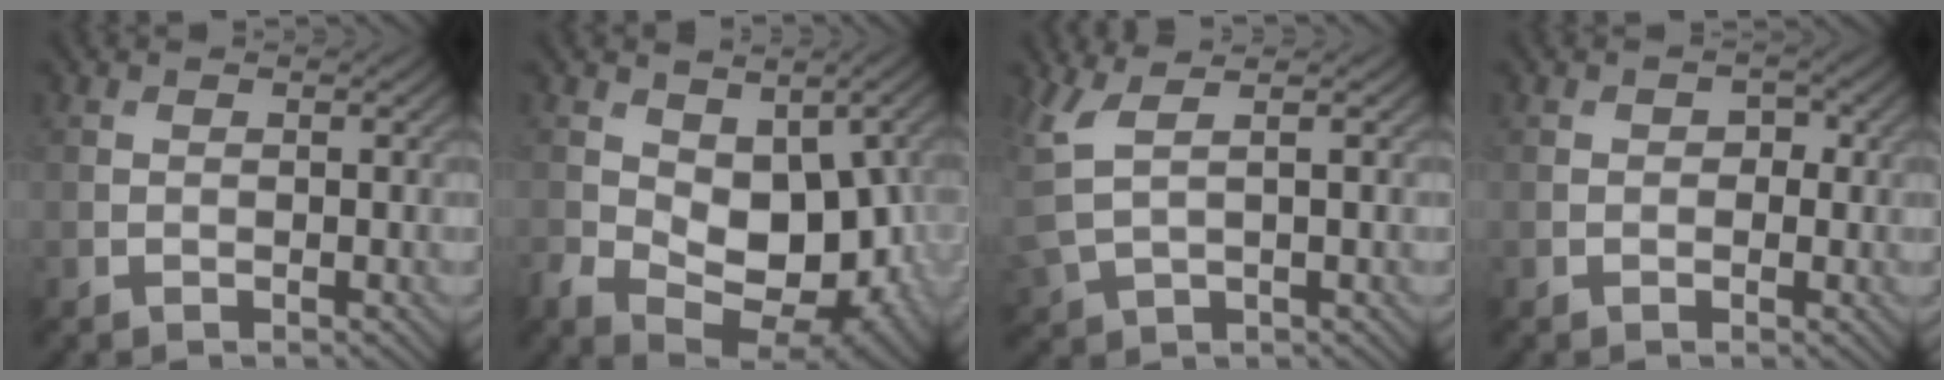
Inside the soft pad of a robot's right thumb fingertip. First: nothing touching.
{"total": 10.8, "force": [-0.2, 7.3, 7.9], "torque": [-0.145, -0.032, 0.000]}
{"total": 3.8, "force": [1.8, 1.1, 3.1], "torque": [-0.095, 0.007, 0.039]}
{"total": 1.4, "force": [0.0, 1.1, 0.8], "torque": [-0.010, -0.003, -0.005]}